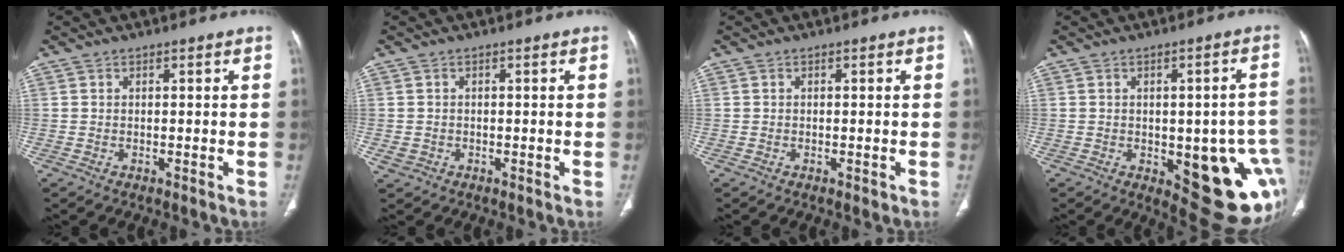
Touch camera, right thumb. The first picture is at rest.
{"total": 1.6, "force": [-0.4, 1.5, 0.5], "torque": [-0.008, 0.004, -0.003]}
{"total": 0.7, "force": [-0.3, 0.4, 0.5], "torque": [-0.007, -0.002, -0.002]}
{"total": 18.3, "force": [-4.4, 7.7, 16.0], "torque": [-0.139, 0.009, -0.024]}